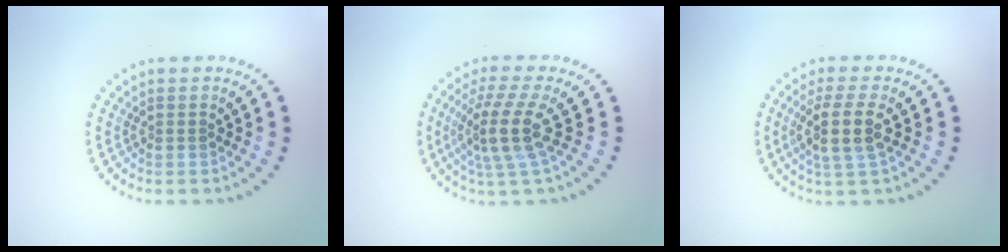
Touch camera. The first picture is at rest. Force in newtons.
{"total": 4.4, "press": 3.2, "slide": 3.0}
{"total": 3.4, "press": 3.0, "slide": 1.5}